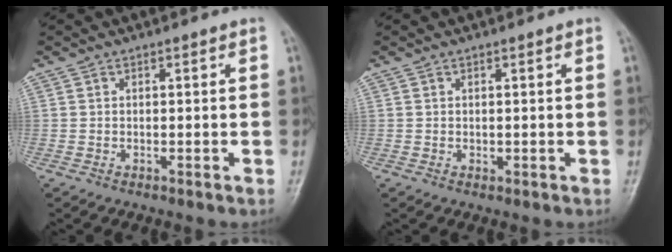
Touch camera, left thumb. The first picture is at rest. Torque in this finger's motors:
{"motor_torque": [-0.02, -0.02, 0.04, -0.01, 0.00]}